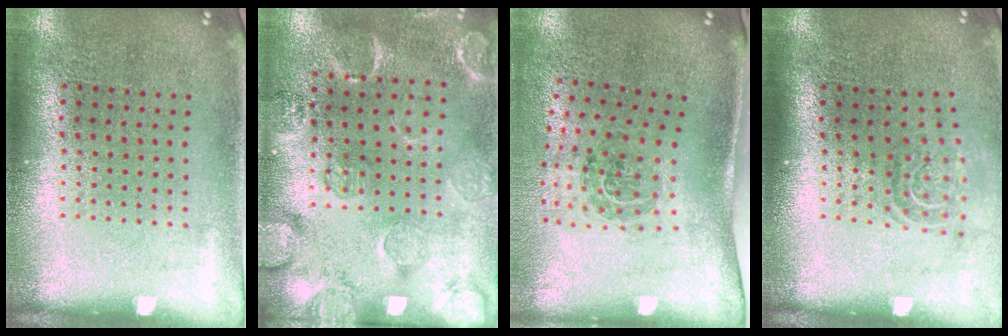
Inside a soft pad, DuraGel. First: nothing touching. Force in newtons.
{"total": 2.6, "press": 1.9, "slide": 1.8}
{"total": 1.8, "press": 1.1, "slide": 1.4}
{"total": 1.6, "press": 1.1, "slide": 1.1}